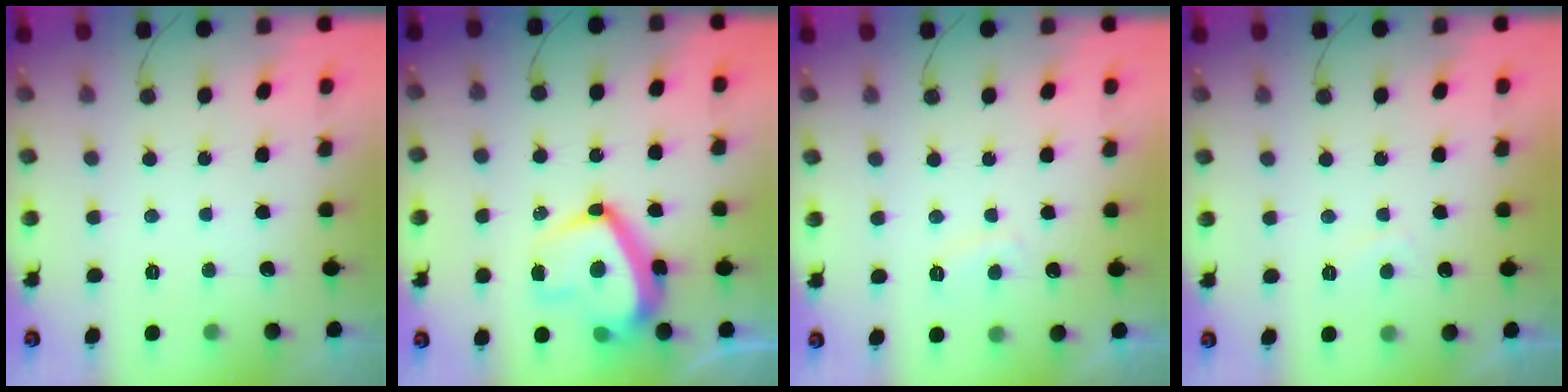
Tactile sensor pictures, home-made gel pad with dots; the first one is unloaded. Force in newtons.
{"total": 16.4, "press": 16.3, "slide": 1.4}
{"total": 2.8, "press": 2.7, "slide": 0.6}
{"total": 1.1, "press": 0.9, "slide": 0.6}